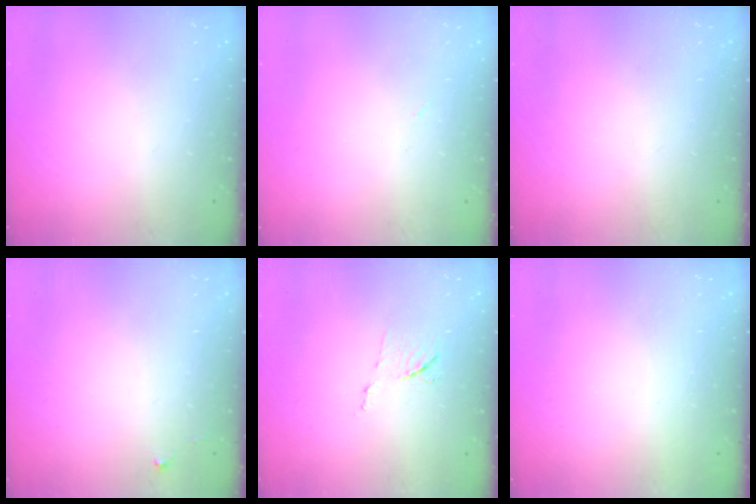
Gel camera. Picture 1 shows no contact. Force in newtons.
{"total": 2.9, "press": 2.9, "slide": 0.7}
{"total": 0.0}
{"total": 3.9, "press": 3.9, "slide": 0.4}
{"total": 7.2, "press": 7.1, "slide": 0.5}
{"total": 1.5, "press": 1.5, "slide": 0.1}